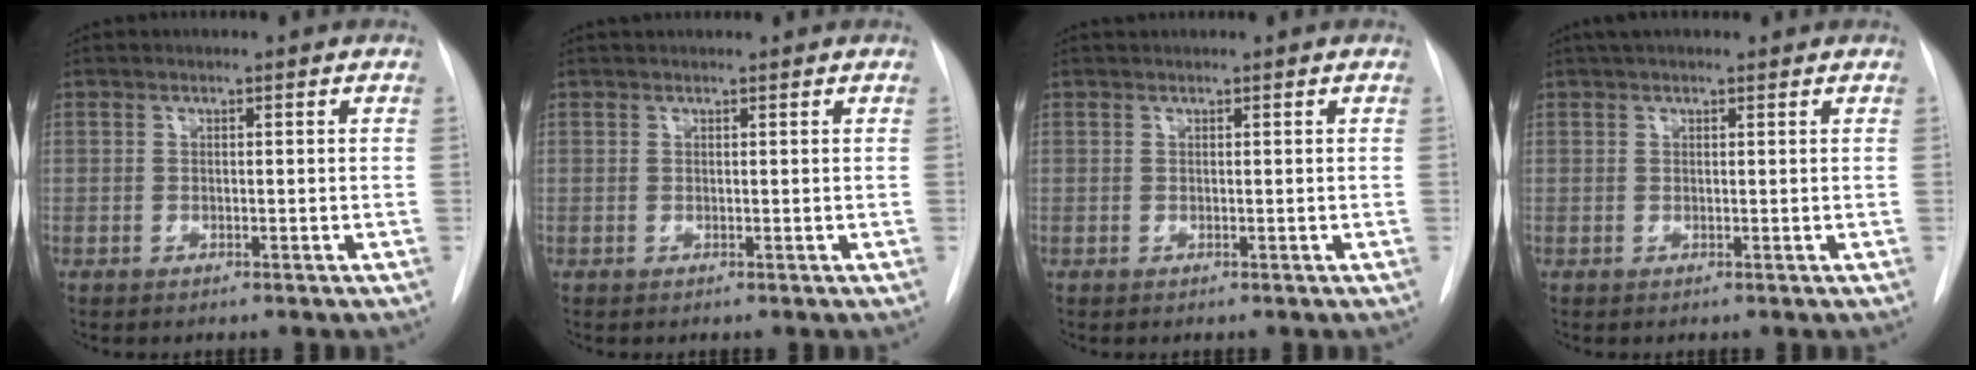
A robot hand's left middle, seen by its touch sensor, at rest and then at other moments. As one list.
[{"total": 1.6, "force": [1.5, 0.3, 0.5], "torque": [-0.007, 0.024, 0.024]}, {"total": 0.6, "force": [0.6, 0.0, 0.0], "torque": [-0.004, 0.013, 0.013]}, {"total": 3.8, "force": [3.0, 1.2, 2.0], "torque": [-0.029, 0.032, 0.047]}]